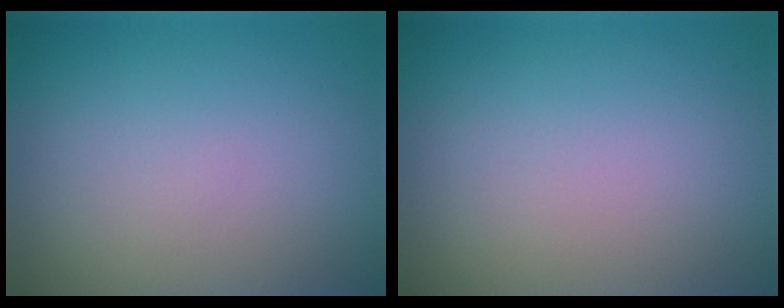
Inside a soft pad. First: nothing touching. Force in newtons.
{"total": 0.0}